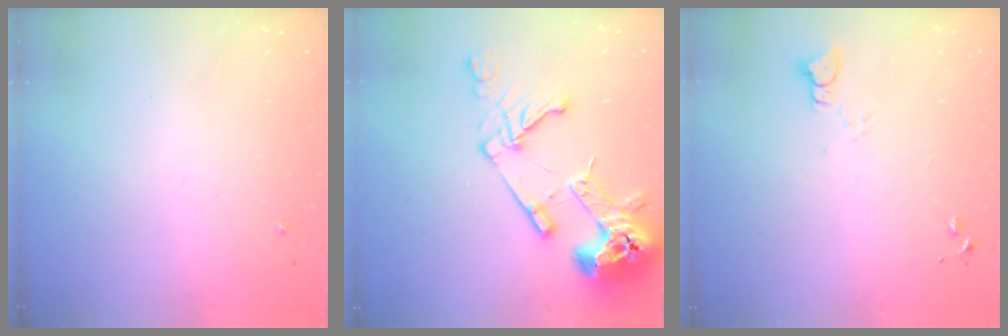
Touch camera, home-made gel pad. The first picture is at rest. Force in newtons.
{"total": 18.8, "press": 18.6, "slide": 2.5}
{"total": 2.2, "press": 2.2, "slide": 0.2}